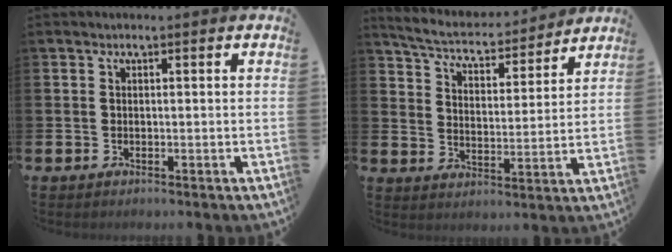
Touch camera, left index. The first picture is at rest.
{"total": 5.7, "force": [5.5, 1.0, 1.4], "torque": [-0.058, -0.042, 0.091]}